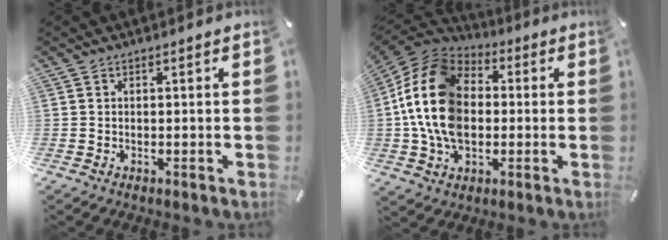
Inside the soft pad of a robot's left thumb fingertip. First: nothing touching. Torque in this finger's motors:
{"motor_torque": [0.56, 1.88, 2.77, 0.00, 0.46]}